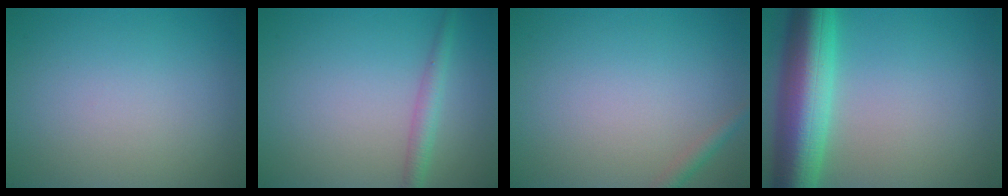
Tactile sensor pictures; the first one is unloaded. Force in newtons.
{"total": 2.0, "press": 2.0, "slide": 0.1}
{"total": 1.2, "press": 1.2, "slide": 0.0}
{"total": 9.5, "press": 9.5, "slide": 0.1}